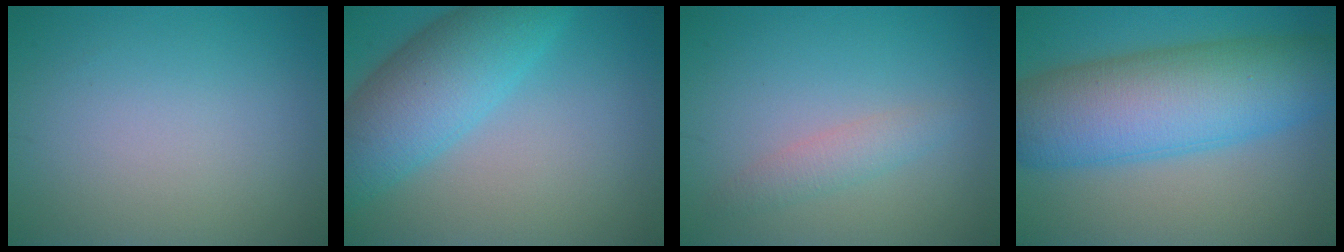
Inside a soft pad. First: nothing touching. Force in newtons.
{"total": 7.9, "press": 7.9, "slide": 0.2}
{"total": 1.8, "press": 1.8, "slide": 0.0}
{"total": 11.3, "press": 11.3, "slide": 0.2}